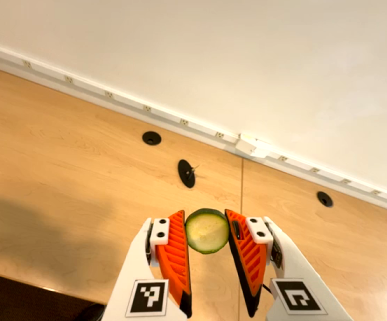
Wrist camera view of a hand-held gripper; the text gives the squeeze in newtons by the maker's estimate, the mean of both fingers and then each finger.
{"total": 10.0, "left": 9.9, "right": 10.1}